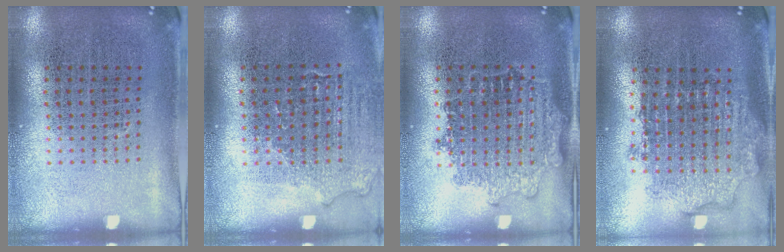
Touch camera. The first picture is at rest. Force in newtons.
{"total": 1.2, "press": 1.1, "slide": 0.5}
{"total": 1.2, "press": 1.2, "slide": 0.3}
{"total": 1.8, "press": 1.5, "slide": 1.1}